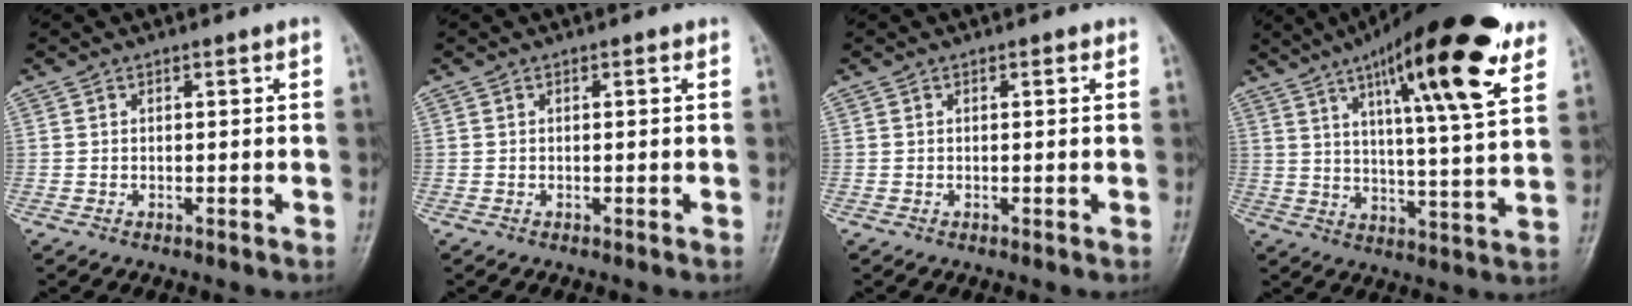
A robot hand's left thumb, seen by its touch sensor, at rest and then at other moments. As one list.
[{"total": 0.0}, {"total": 0.0}, {"total": 22.3, "force": [12.4, 4.2, 18.0], "torque": [-0.257, -0.036, 0.188]}]